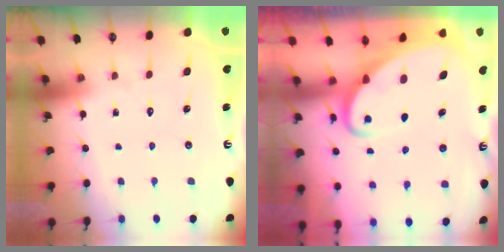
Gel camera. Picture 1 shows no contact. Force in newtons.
{"total": 3.0, "press": 3.0, "slide": 0.4}